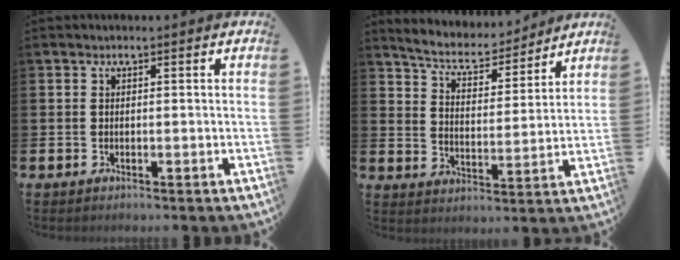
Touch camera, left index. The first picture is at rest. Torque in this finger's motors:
{"motor_torque": [0.96, -1.18, 0.40, 0.02]}